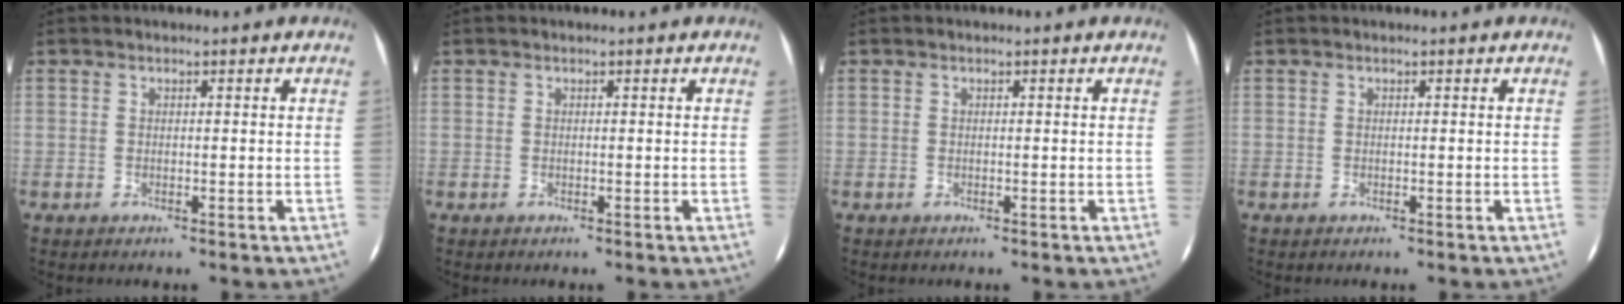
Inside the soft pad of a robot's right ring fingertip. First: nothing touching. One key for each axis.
{"total": 0.0}
{"total": 0.0}
{"total": 0.0}